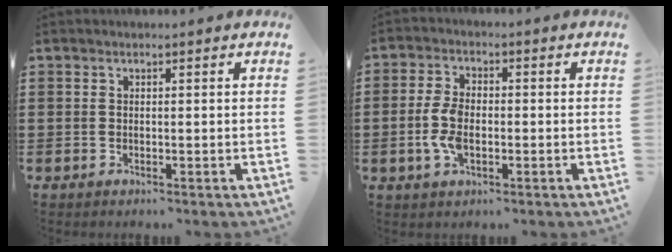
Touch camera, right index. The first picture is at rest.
{"total": 5.2, "force": [-1.1, 2.9, 4.1], "torque": [-0.103, -0.001, -0.027]}